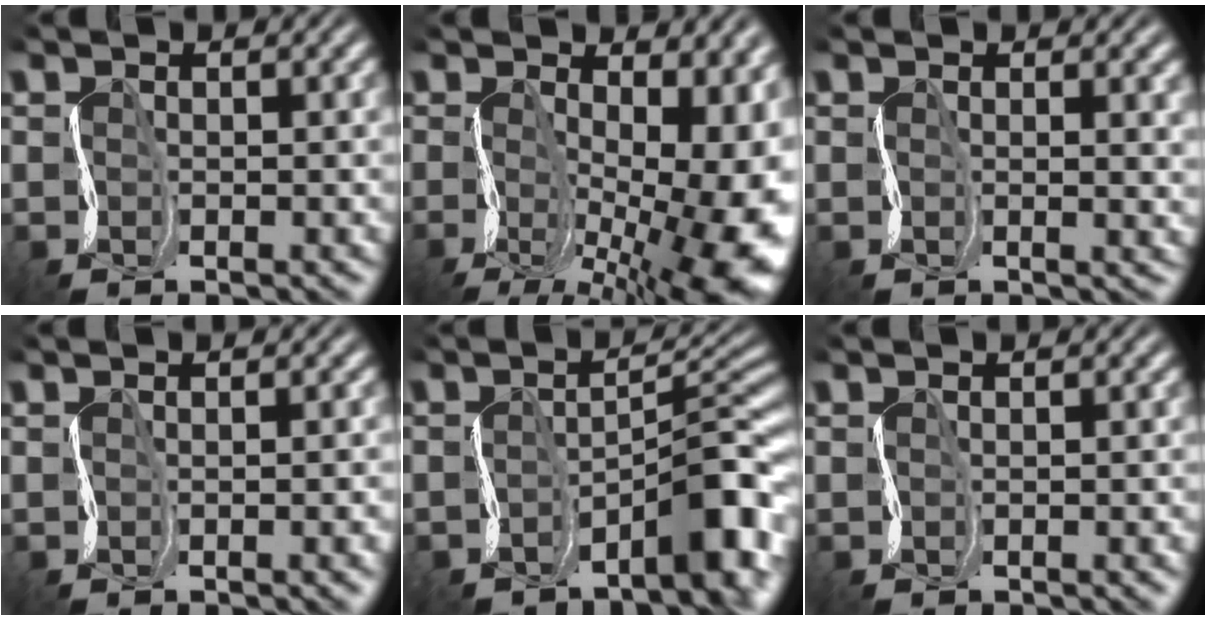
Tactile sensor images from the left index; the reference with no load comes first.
{"total": 16.3, "force": [-3.0, 8.6, 13.6], "torque": [-0.189, -0.021, -0.018]}
{"total": 3.0, "force": [0.7, 1.5, 2.5], "torque": [-0.008, 0.006, 0.011]}
{"total": 4.1, "force": [-0.1, 2.0, 3.6], "torque": [-0.018, 0.012, 0.001]}
{"total": 5.8, "force": [-3.2, 1.6, 4.5], "torque": [-0.048, 0.018, -0.056]}
{"total": 1.4, "force": [0.2, 0.7, 1.2], "torque": [0.001, 0.006, 0.003]}